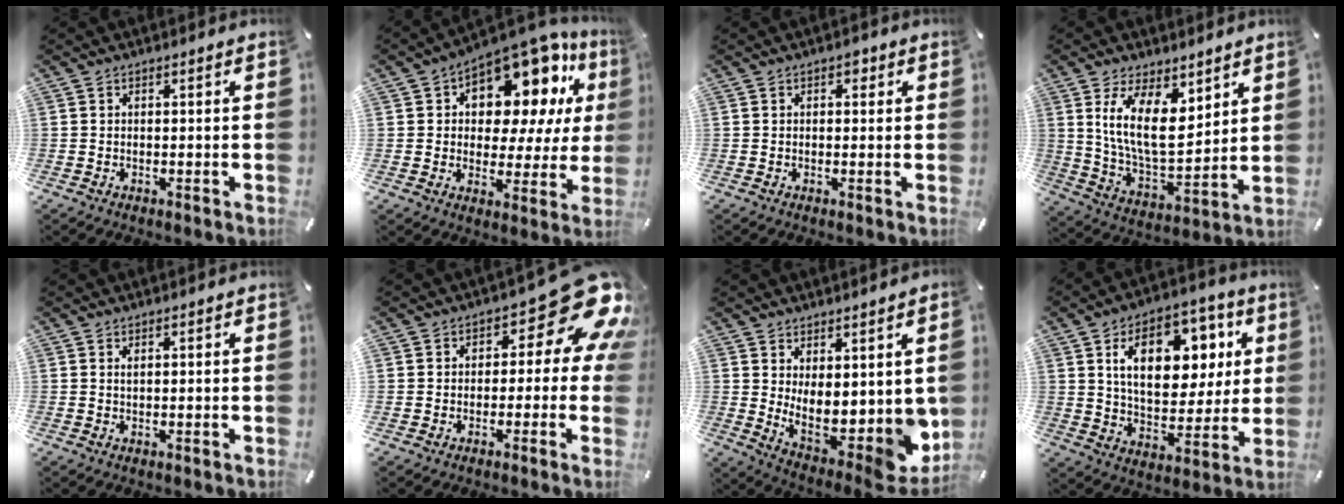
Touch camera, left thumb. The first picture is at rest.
{"total": 15.7, "force": [9.4, 8.7, 9.1], "torque": [-0.126, -0.085, 0.160]}
{"total": 1.5, "force": [0.4, 1.1, 0.9], "torque": [-0.005, 0.000, 0.003]}
{"total": 14.5, "force": [6.5, 7.5, 10.6], "torque": [-0.217, -0.039, 0.114]}
{"total": 0.6, "force": [0.3, 0.1, 0.5], "torque": [-0.010, 0.000, 0.006]}
{"total": 17.2, "force": [6.8, 9.2, 12.8], "torque": [-0.160, -0.045, 0.114]}
{"total": 8.9, "force": [1.5, 5.3, 7.0], "torque": [-0.065, -0.056, 0.045]}
{"total": 17.4, "force": [6.5, 11.0, 11.9], "torque": [-0.182, -0.009, 0.112]}